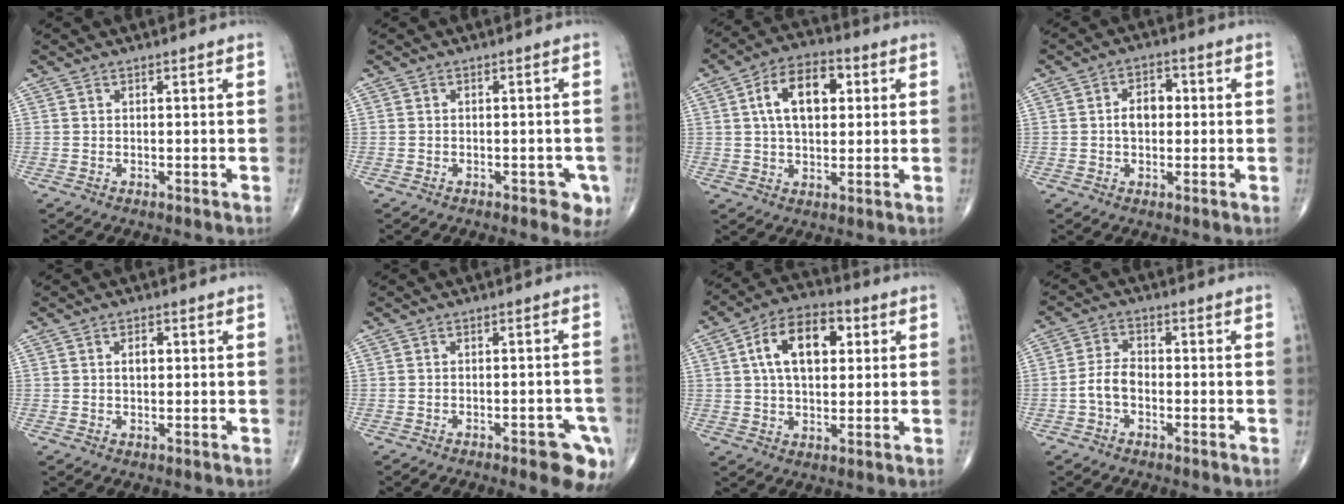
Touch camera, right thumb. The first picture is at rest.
{"total": 3.7, "force": [-1.7, 2.0, 2.6], "torque": [-0.013, 0.004, -0.021]}
{"total": 12.0, "force": [2.8, 7.1, 9.3], "torque": [-0.141, 0.014, 0.039]}
{"total": 5.3, "force": [0.1, 3.7, 3.9], "torque": [-0.052, 0.017, -0.005]}
{"total": 2.5, "force": [0.4, 1.5, 1.9], "torque": [-0.026, 0.006, 0.004]}
{"total": 8.5, "force": [-4.8, 2.9, 6.4], "torque": [-0.063, 0.020, -0.058]}
{"total": 13.3, "force": [3.3, 7.8, 10.3], "torque": [-0.155, 0.015, 0.048]}
{"total": 4.6, "force": [-1.6, 2.8, 3.2], "torque": [-0.061, 0.020, -0.036]}